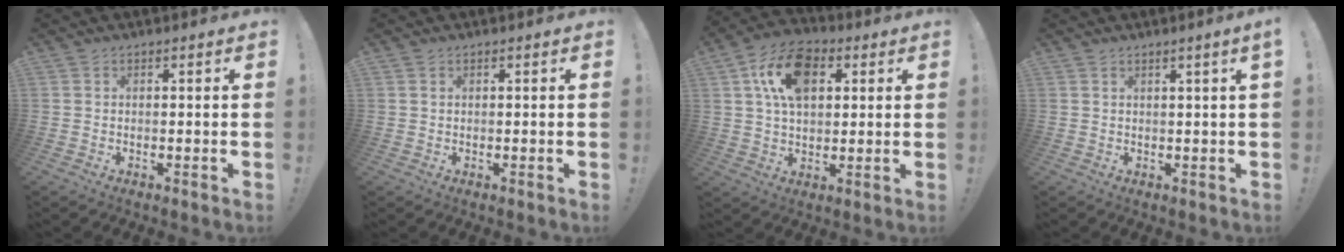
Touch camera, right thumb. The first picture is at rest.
{"total": 0.5, "force": [0.3, 0.3, 0.3], "torque": [-0.011, 0.004, 0.007]}
{"total": 14.6, "force": [5.0, 9.5, 9.9], "torque": [-0.166, 0.003, 0.094]}
{"total": 2.1, "force": [1.0, -0.6, 1.8], "torque": [-0.028, -0.004, 0.014]}